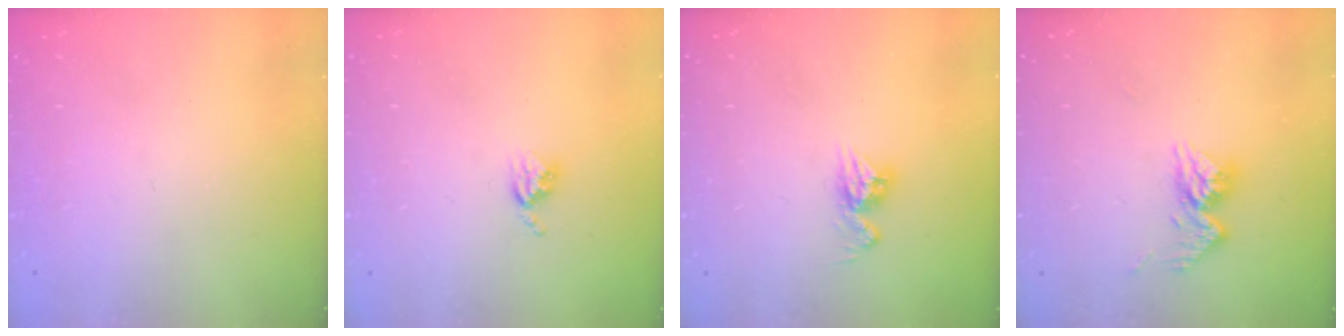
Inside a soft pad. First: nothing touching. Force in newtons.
{"total": 3.8, "press": 3.8, "slide": 0.5}
{"total": 8.0, "press": 8.0, "slide": 0.7}
{"total": 10.3, "press": 10.3, "slide": 0.9}